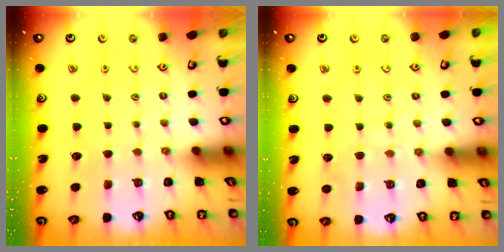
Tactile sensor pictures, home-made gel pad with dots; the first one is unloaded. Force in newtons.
{"total": 6.8, "press": 6.8, "slide": 0.6}